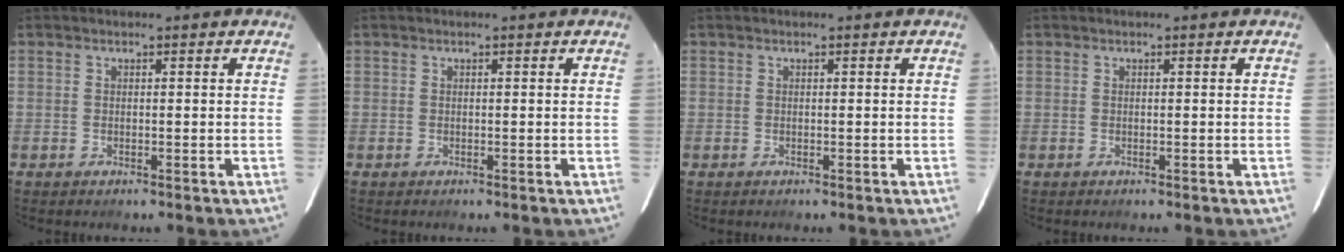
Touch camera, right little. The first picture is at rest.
{"total": 0.0}
{"total": 0.0}
{"total": 0.0}